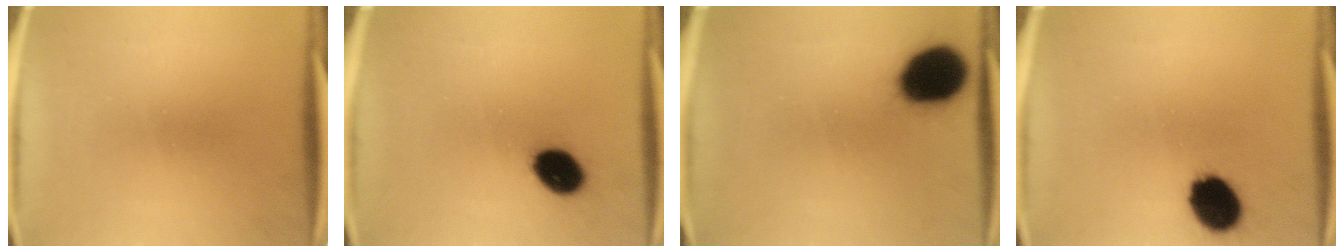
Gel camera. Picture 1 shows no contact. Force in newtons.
{"total": 8.6}
{"total": 16.9}
{"total": 11.2}